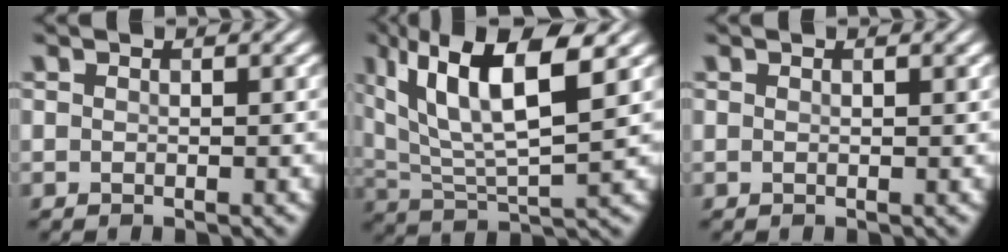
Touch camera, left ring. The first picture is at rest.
{"total": 10.1, "force": [4.8, 2.9, 8.4], "torque": [-0.157, 0.007, 0.090]}
{"total": 0.6, "force": [0.3, 0.1, 0.5], "torque": [-0.008, 0.000, 0.004]}